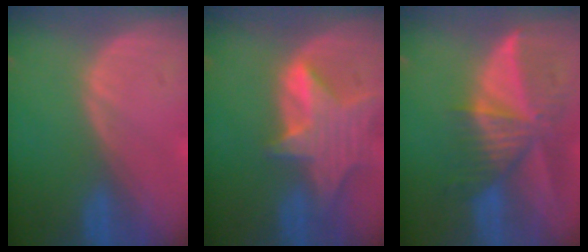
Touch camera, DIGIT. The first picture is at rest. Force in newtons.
{"total": 8.5, "press": 7.6, "slide": 3.9}
{"total": 9.8, "press": 8.6, "slide": 4.7}